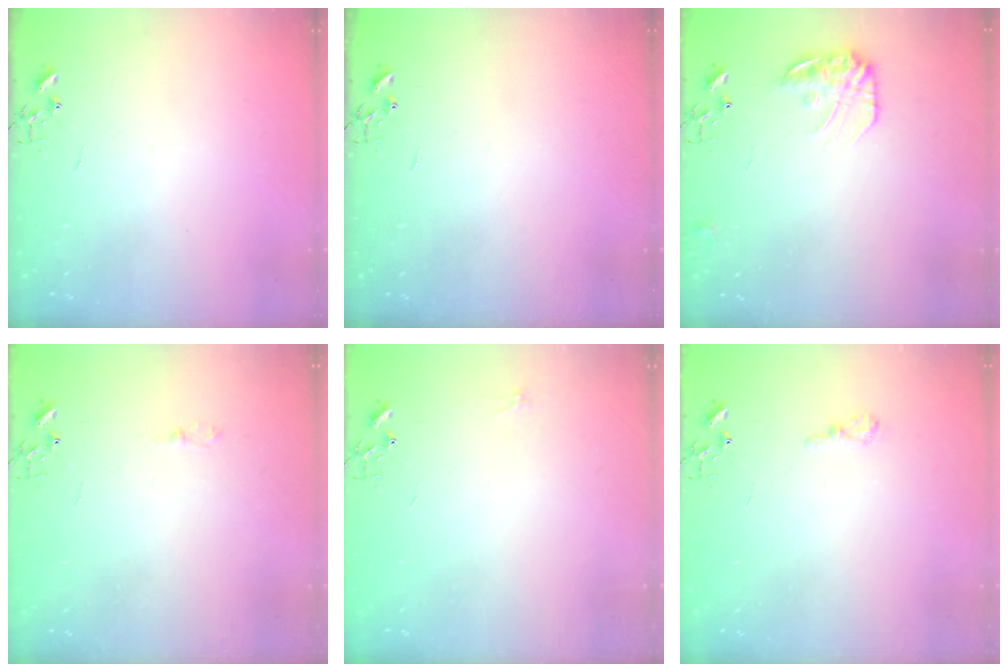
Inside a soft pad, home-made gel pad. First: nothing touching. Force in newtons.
{"total": 0.0}
{"total": 12.1, "press": 12.1, "slide": 0.5}
{"total": 2.5, "press": 2.5, "slide": 0.3}
{"total": 5.0, "press": 5.0, "slide": 0.7}
{"total": 7.3, "press": 7.3, "slide": 0.9}